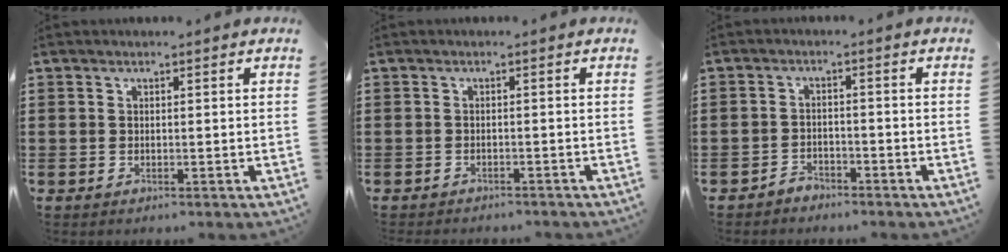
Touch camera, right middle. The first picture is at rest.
{"total": 1.0, "force": [-1.0, 0.1, 0.0], "torque": [-0.003, 0.001, -0.022]}
{"total": 2.1, "force": [-2.0, 0.6, 0.0], "torque": [-0.006, 0.001, -0.044]}